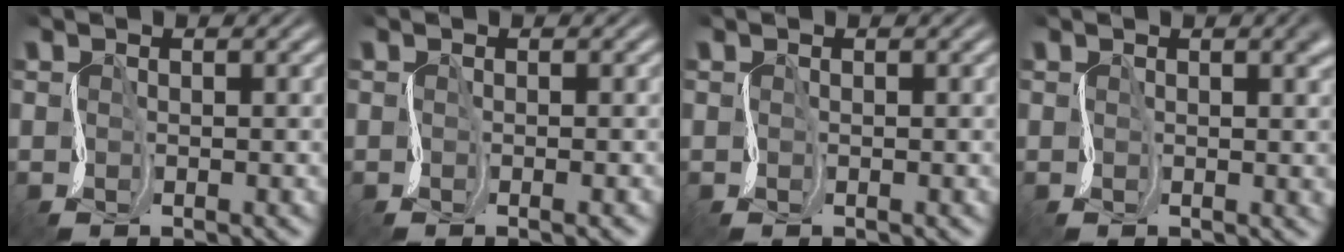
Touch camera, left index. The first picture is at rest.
{"total": 0.6, "force": [-0.2, -0.1, 0.6], "torque": [-0.004, -0.002, -0.004]}
{"total": 0.0}
{"total": 3.2, "force": [0.7, 1.3, 2.9], "torque": [-0.024, 0.001, 0.008]}